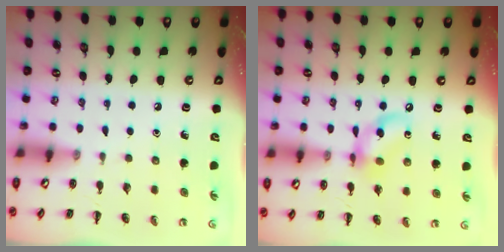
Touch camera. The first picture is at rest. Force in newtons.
{"total": 10.7, "press": 10.5, "slide": 2.0}